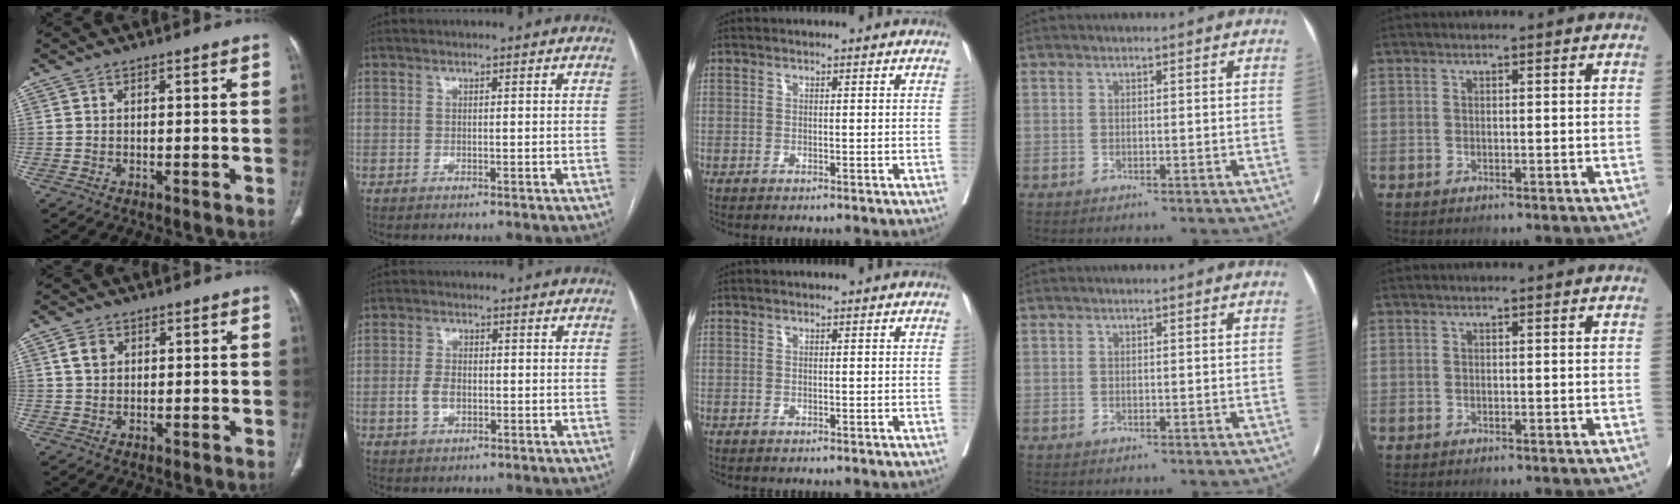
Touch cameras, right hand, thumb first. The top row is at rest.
{"thumb": {"total": 3.3, "force": [1.1, 2.6, 1.7], "torque": [-0.020, 0.001, 0.024]}, "index": {"total": 3.4, "force": [-0.8, 2.0, 2.6], "torque": [-0.059, 0.004, -0.014]}}